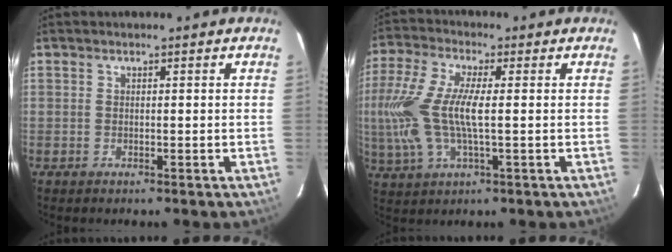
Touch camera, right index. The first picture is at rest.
{"total": 15.5, "force": [-0.2, 5.1, 14.7], "torque": [-0.304, -0.002, -0.005]}